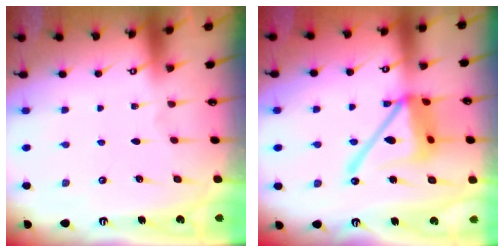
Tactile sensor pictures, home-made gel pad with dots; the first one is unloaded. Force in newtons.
{"total": 17.6, "press": 17.5, "slide": 1.8}